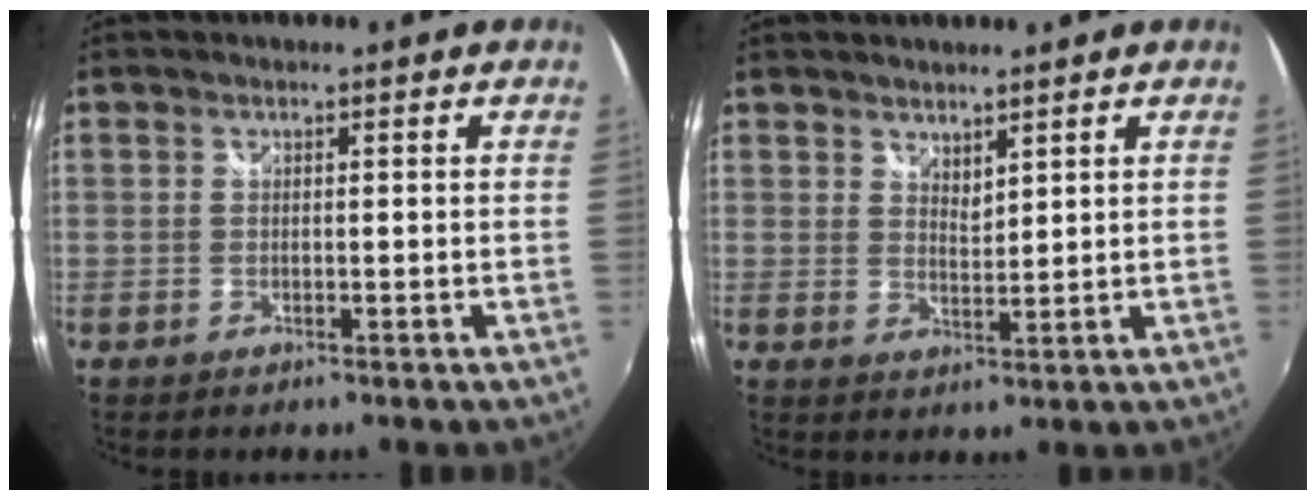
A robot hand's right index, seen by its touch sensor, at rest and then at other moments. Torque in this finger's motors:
{"motor_torque": [-0.03, 0.14, -0.04, 0.00]}